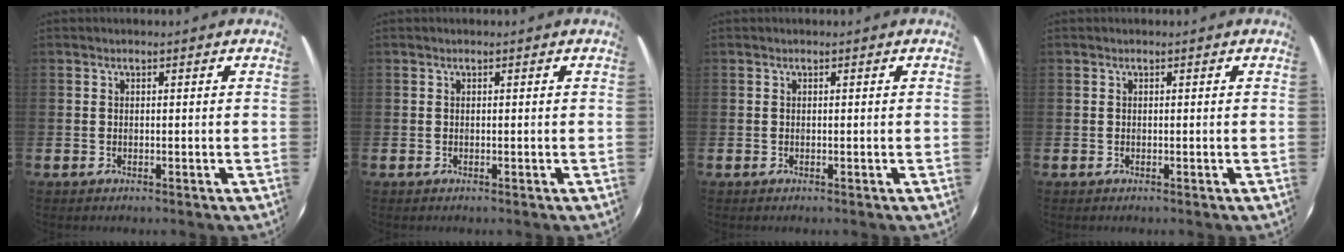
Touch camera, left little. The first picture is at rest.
{"total": 0.0}
{"total": 0.0}
{"total": 0.0}